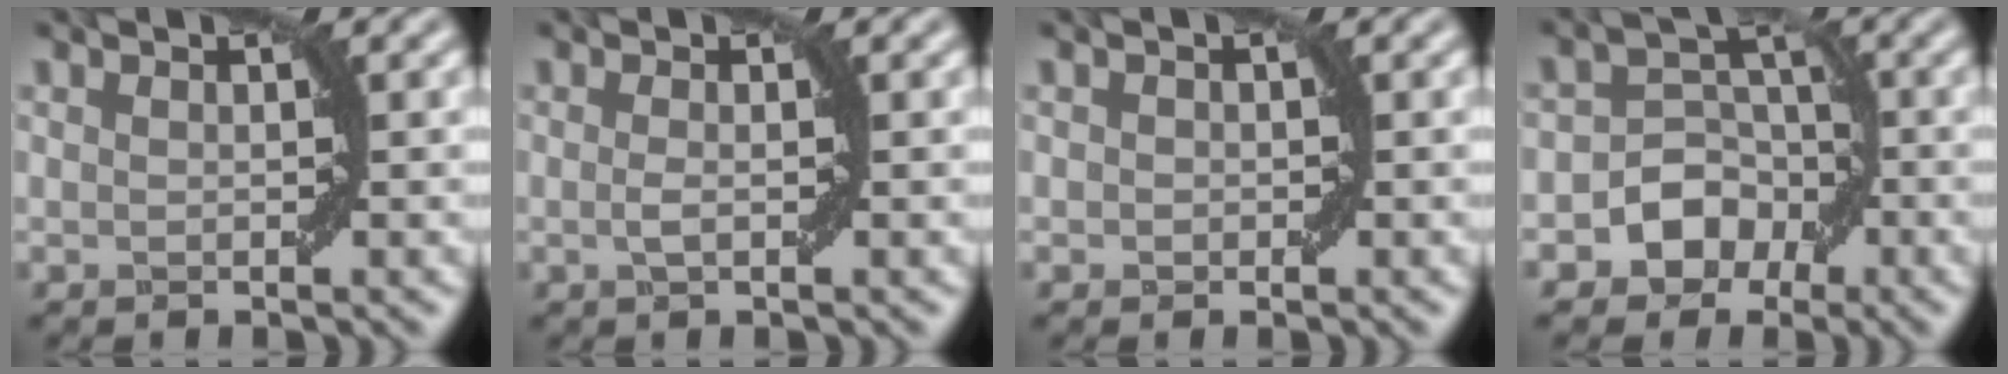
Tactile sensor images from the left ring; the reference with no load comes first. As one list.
[{"total": 1.0, "force": [-0.1, 0.2, 1.0], "torque": [-0.022, 0.002, -0.001]}, {"total": 0.6, "force": [-0.1, 0.6, 0.2], "torque": [0.001, 0.001, -0.002]}, {"total": 4.6, "force": [-2.1, 3.7, 1.7], "torque": [0.011, 0.016, -0.055]}]